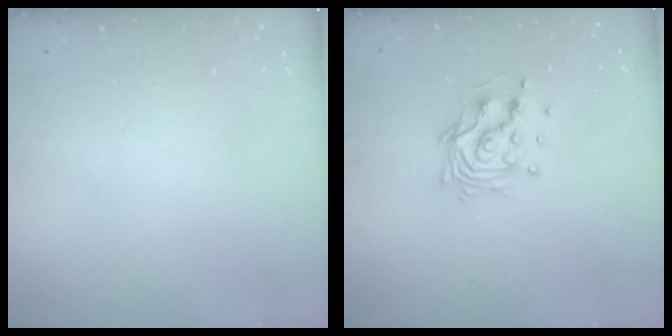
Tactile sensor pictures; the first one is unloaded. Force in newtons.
{"total": 11.7, "press": 11.7, "slide": 0.9}